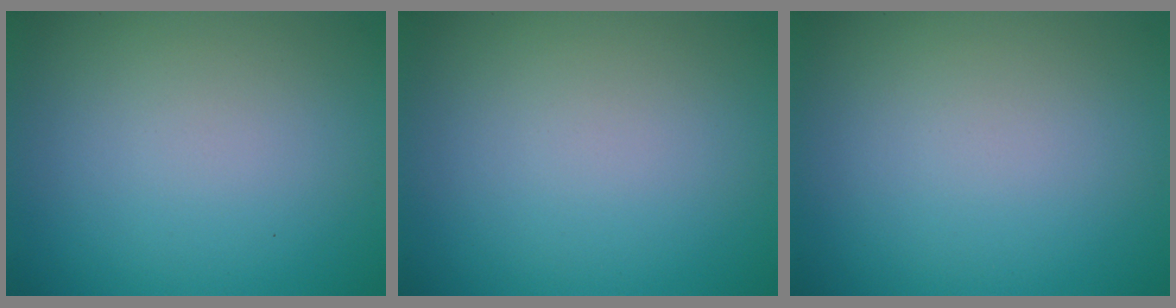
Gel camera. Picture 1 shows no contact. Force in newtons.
{"total": 0.0}
{"total": 0.0}